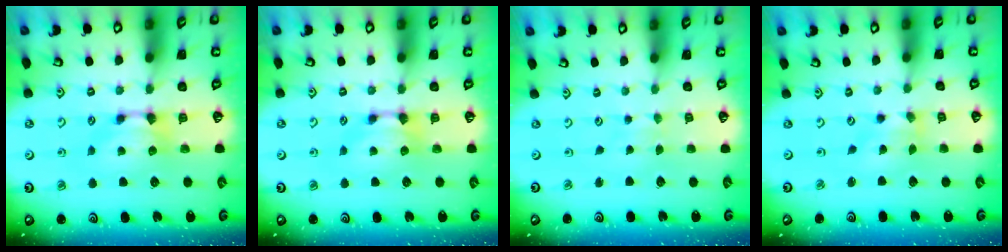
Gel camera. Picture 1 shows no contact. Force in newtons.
{"total": 0.0}
{"total": 3.2, "press": 3.2, "slide": 0.2}
{"total": 1.3, "press": 0.6, "slide": 1.2}